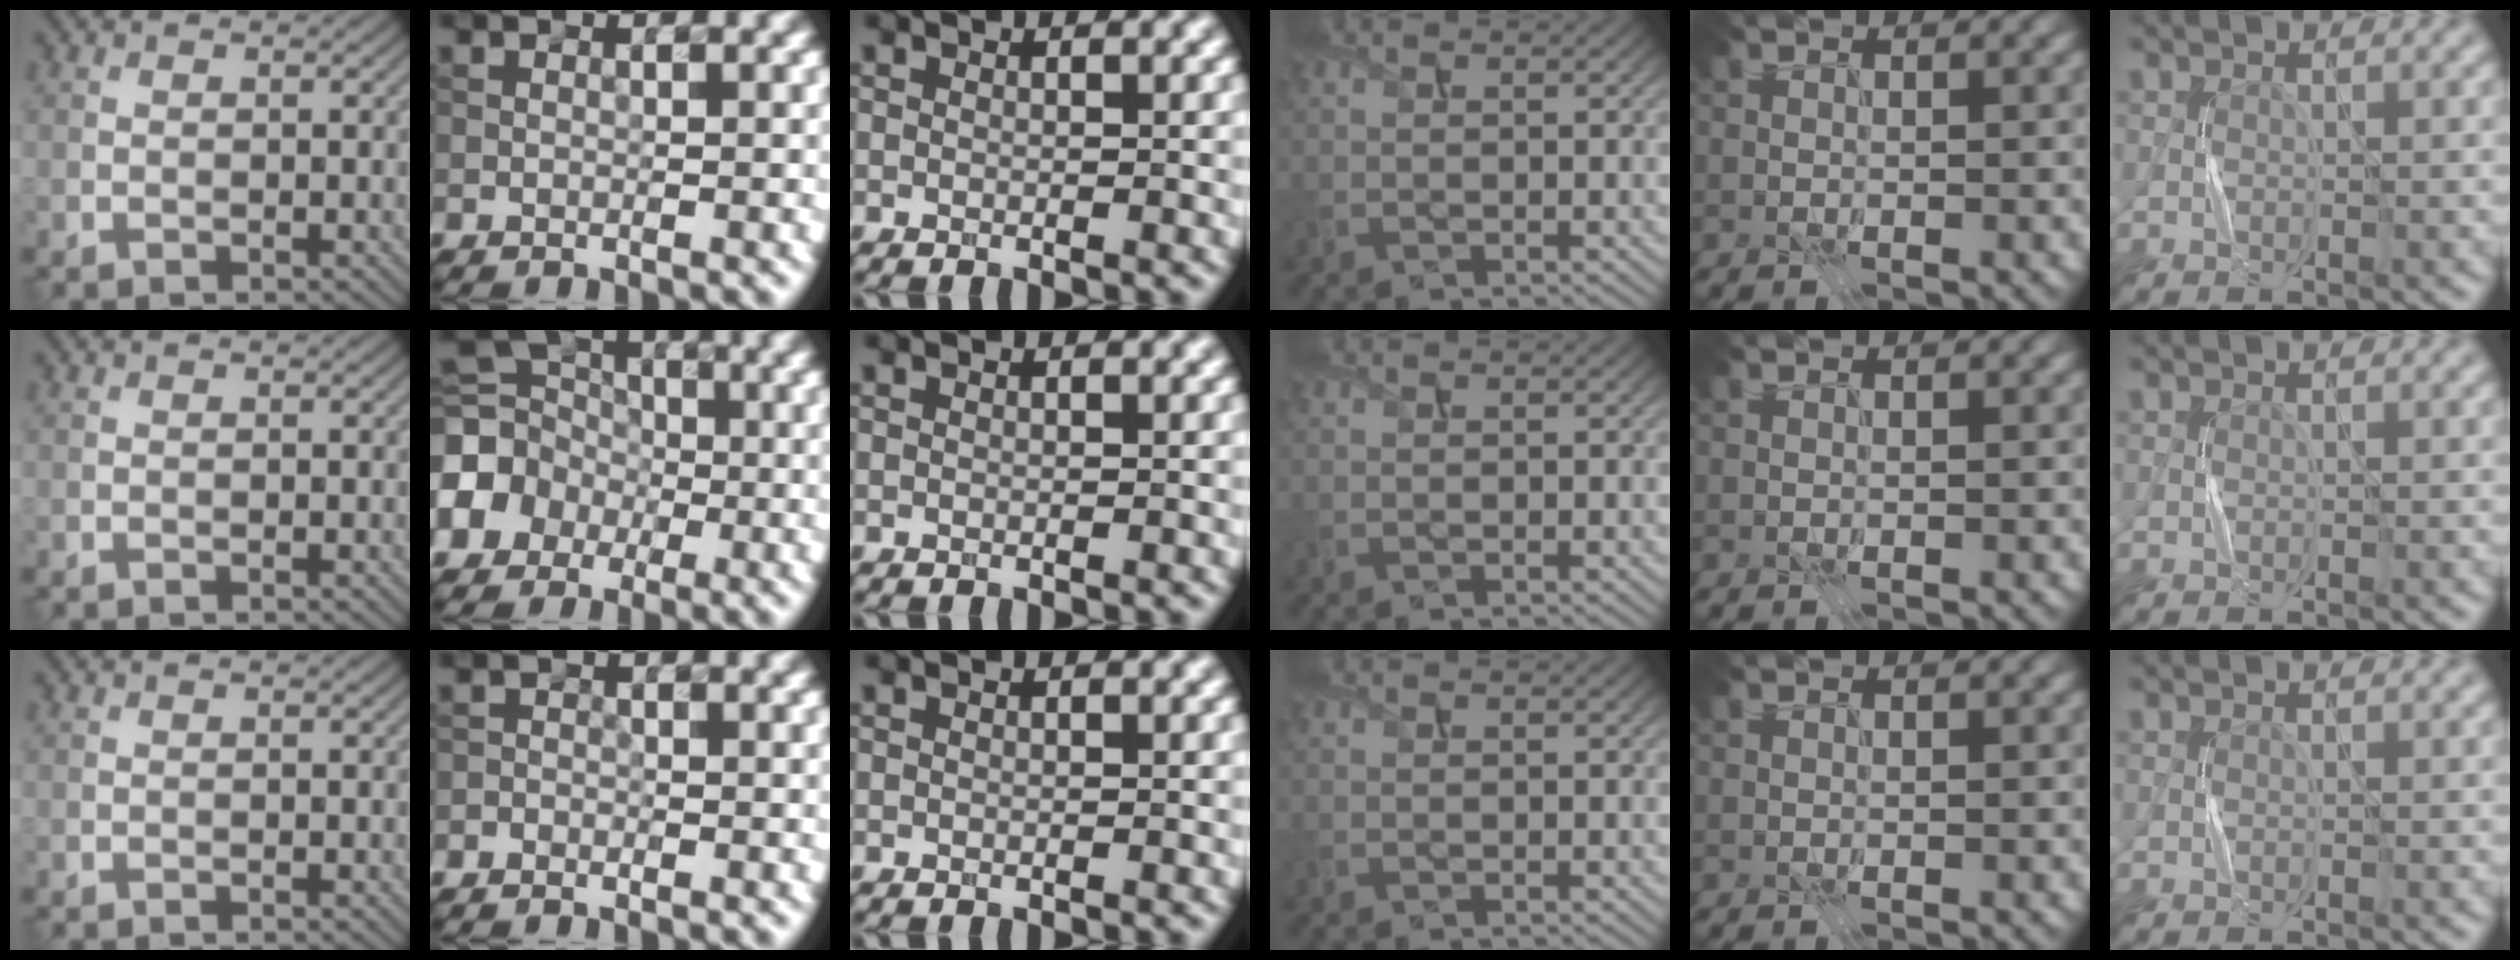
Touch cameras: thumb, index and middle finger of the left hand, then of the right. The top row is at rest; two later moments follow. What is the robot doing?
{"motion": "press", "object": "sticky note"}